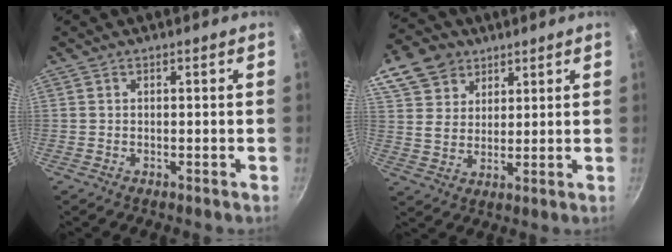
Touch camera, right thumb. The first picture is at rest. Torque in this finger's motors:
{"motor_torque": [-0.09, 0.29, 0.22, -0.18, 0.10]}